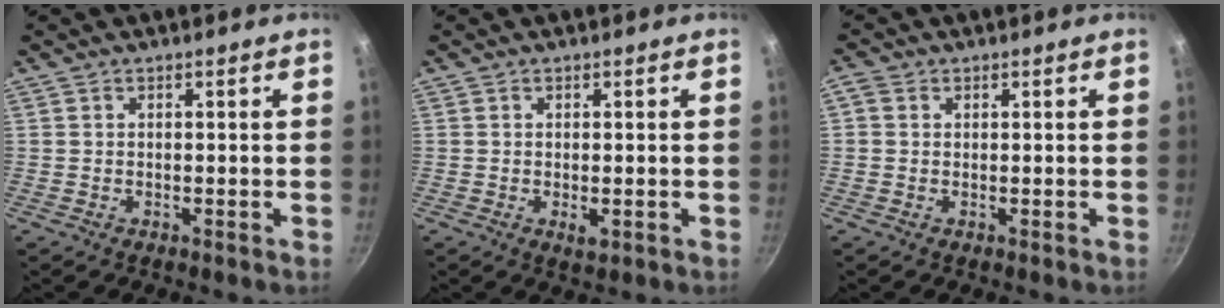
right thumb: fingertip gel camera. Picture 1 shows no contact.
{"total": 2.0, "force": [-0.5, 0.9, 1.8], "torque": [-0.032, -0.005, -0.008]}
{"total": 1.4, "force": [0.1, 1.3, 0.6], "torque": [-0.013, 0.005, -0.002]}